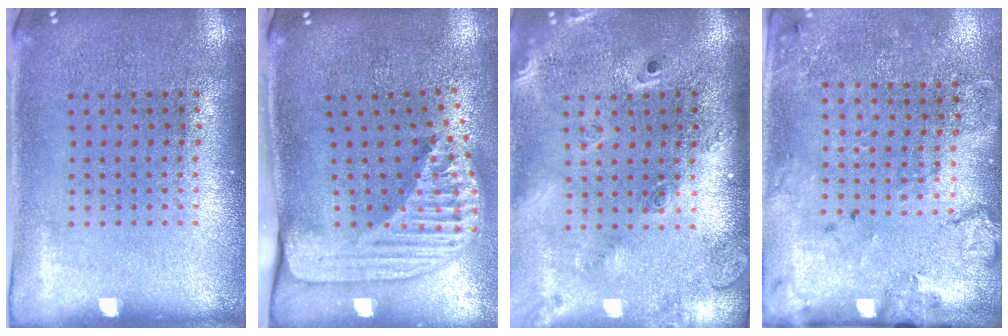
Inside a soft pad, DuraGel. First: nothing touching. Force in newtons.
{"total": 2.5, "press": 1.8, "slide": 1.8}
{"total": 2.5, "press": 1.8, "slide": 1.6}
{"total": 2.0, "press": 1.5, "slide": 1.2}